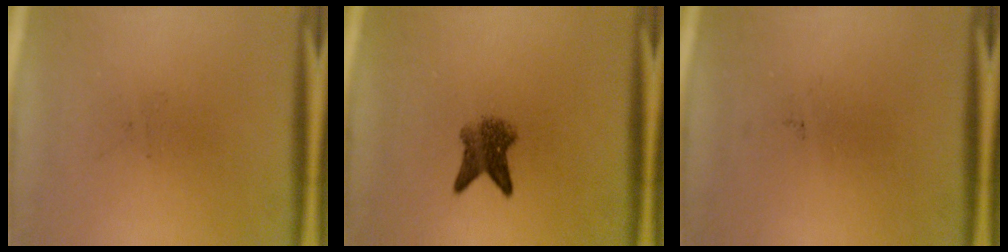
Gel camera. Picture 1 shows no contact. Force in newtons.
{"total": 4.4}
{"total": 0.0}